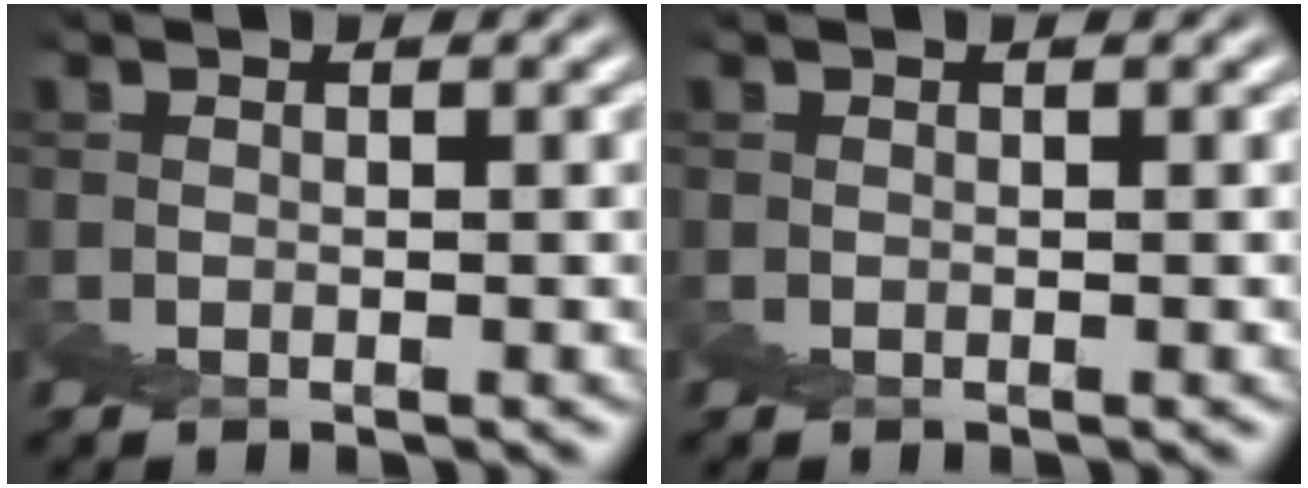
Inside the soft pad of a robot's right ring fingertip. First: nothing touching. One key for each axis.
{"total": 0.0}